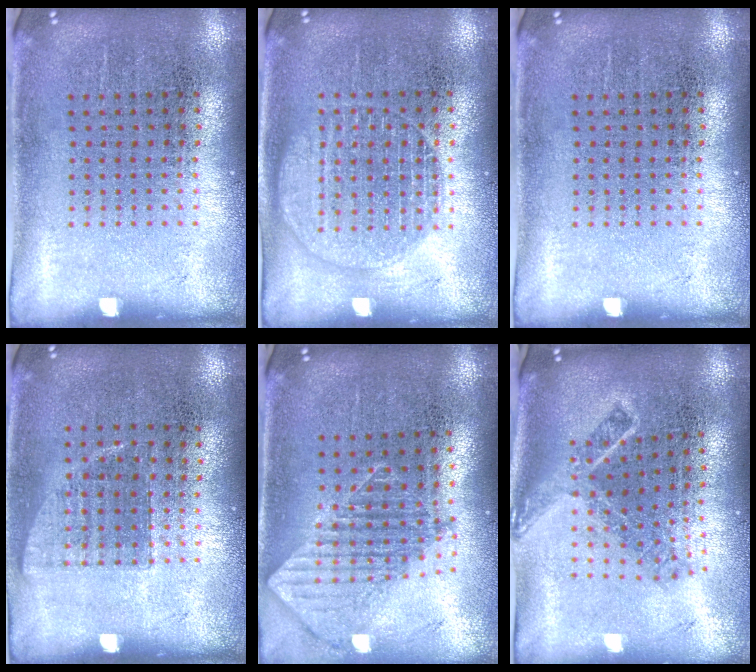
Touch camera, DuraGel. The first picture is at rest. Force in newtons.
{"total": 1.4, "press": 1.4, "slide": 0.2}
{"total": 0.0}
{"total": 0.7, "press": 0.7, "slide": 0.2}
{"total": 1.6, "press": 1.3, "slide": 0.9}
{"total": 2.0, "press": 1.4, "slide": 1.4}